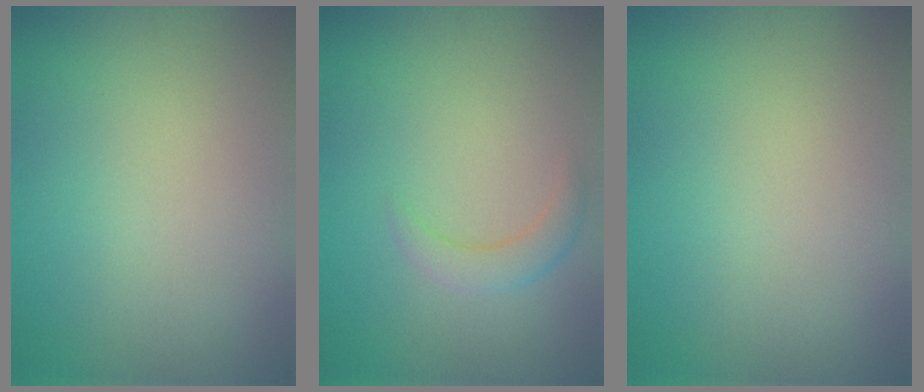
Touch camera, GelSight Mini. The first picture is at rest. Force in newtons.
{"total": 2.0, "press": 2.0, "slide": 0.0}
{"total": 0.0}